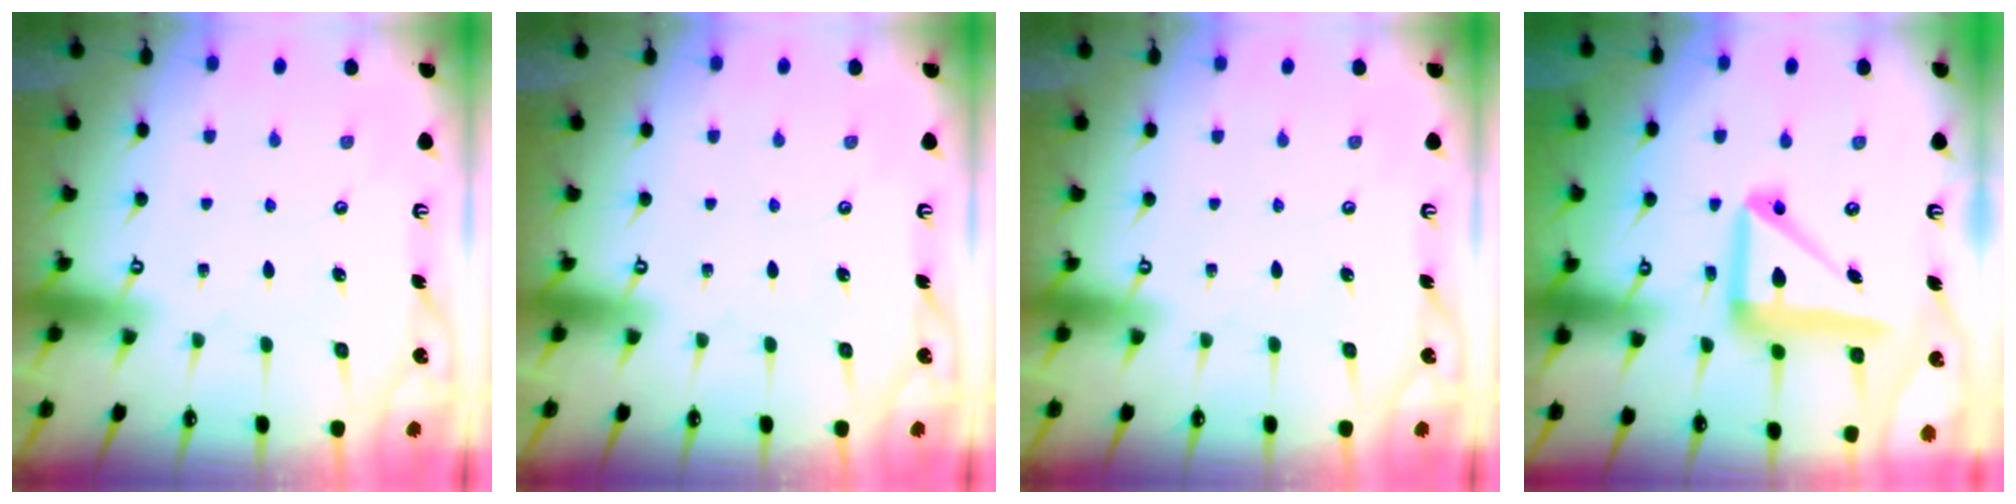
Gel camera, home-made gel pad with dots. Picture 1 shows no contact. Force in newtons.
{"total": 0.0}
{"total": 0.0}
{"total": 17.6, "press": 17.4, "slide": 2.2}